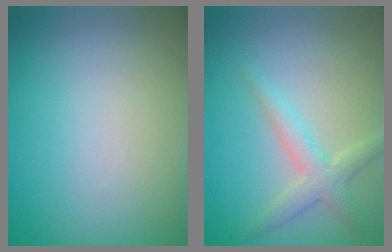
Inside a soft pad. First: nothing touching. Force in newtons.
{"total": 2.5, "press": 2.5, "slide": 0.1}